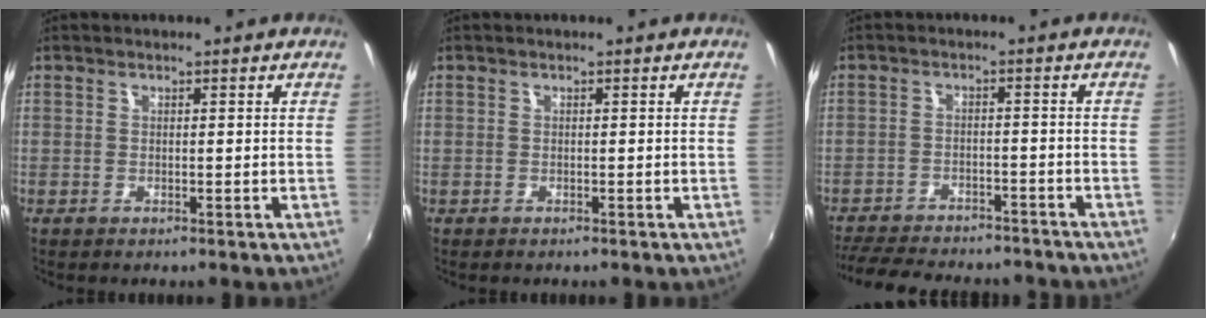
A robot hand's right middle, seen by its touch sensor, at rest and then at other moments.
{"total": 0.0}
{"total": 17.9, "force": [-15.4, 5.4, 7.5], "torque": [-0.164, -0.019, -0.215]}